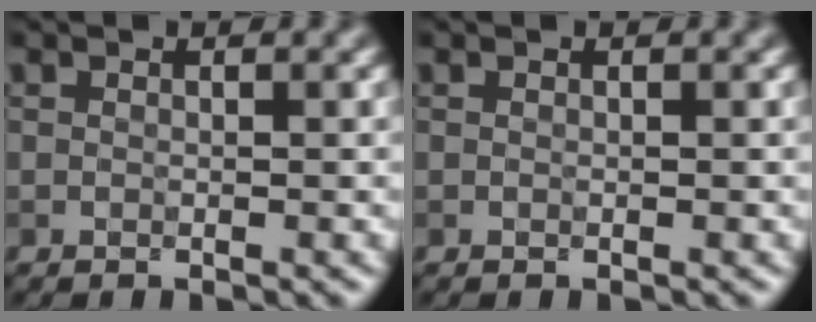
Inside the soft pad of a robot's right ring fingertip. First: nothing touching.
{"total": 0.0}